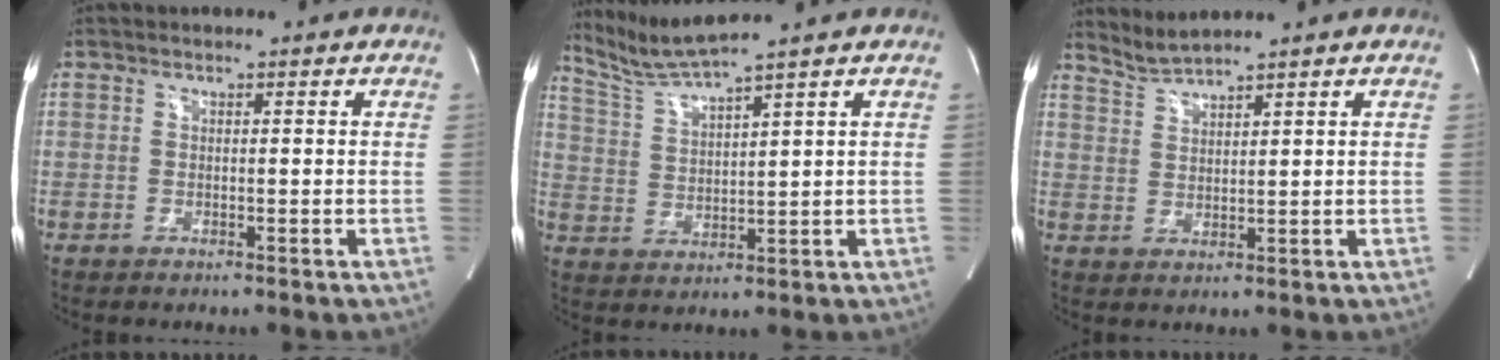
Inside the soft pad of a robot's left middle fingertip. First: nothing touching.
{"total": 6.3, "force": [5.7, -2.2, 1.6], "torque": [-0.049, -0.007, 0.124]}
{"total": 3.3, "force": [3.1, -1.2, 0.1], "torque": [-0.010, -0.002, 0.072]}